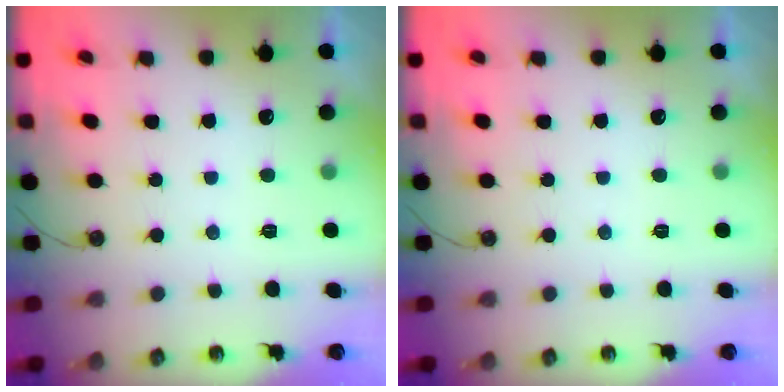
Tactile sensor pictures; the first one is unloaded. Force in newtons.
{"total": 0.0}